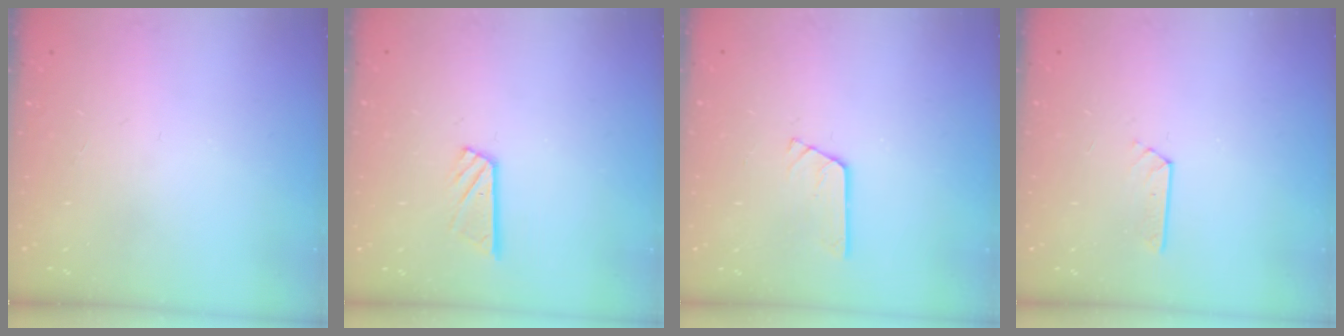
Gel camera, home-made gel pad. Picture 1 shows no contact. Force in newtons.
{"total": 7.3, "press": 7.3, "slide": 0.4}
{"total": 3.1, "press": 3.1, "slide": 0.1}
{"total": 2.6, "press": 2.6, "slide": 0.3}